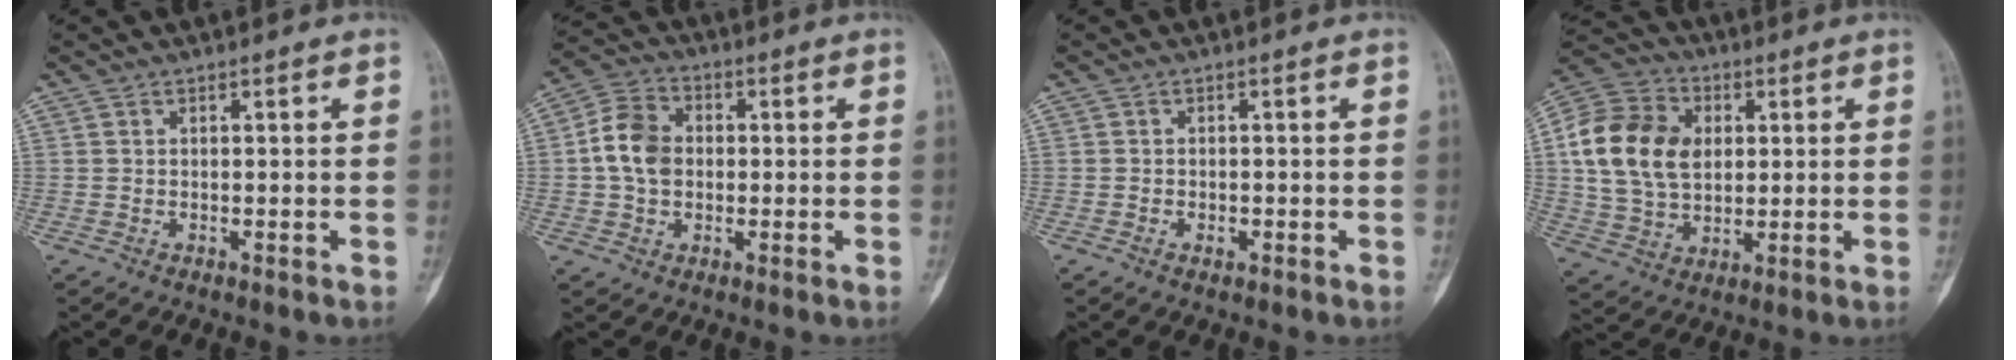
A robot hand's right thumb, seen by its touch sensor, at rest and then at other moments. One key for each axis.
{"total": 8.8, "fx": 0.1, "fy": 6.8, "fz": 5.5, "tx": -0.091, "ty": 0.020, "tz": -0.006}
{"total": 1.3, "fx": -0.6, "fy": 0.8, "fz": 0.8, "tx": -0.015, "ty": 0.007, "tz": -0.008}
{"total": 17.3, "fx": 2.9, "fy": 12.5, "fz": 11.6, "tx": -0.202, "ty": 0.008, "tz": 0.050}